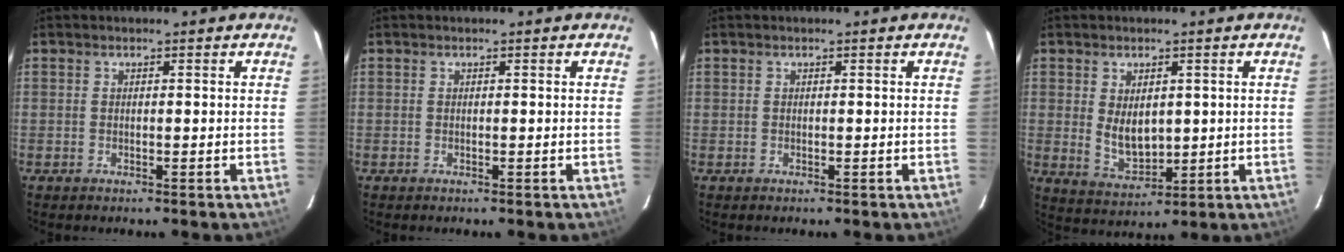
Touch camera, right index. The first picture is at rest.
{"total": 0.0}
{"total": 0.0}
{"total": 6.6, "force": [1.0, 4.1, 5.0], "torque": [-0.089, -0.007, 0.033]}